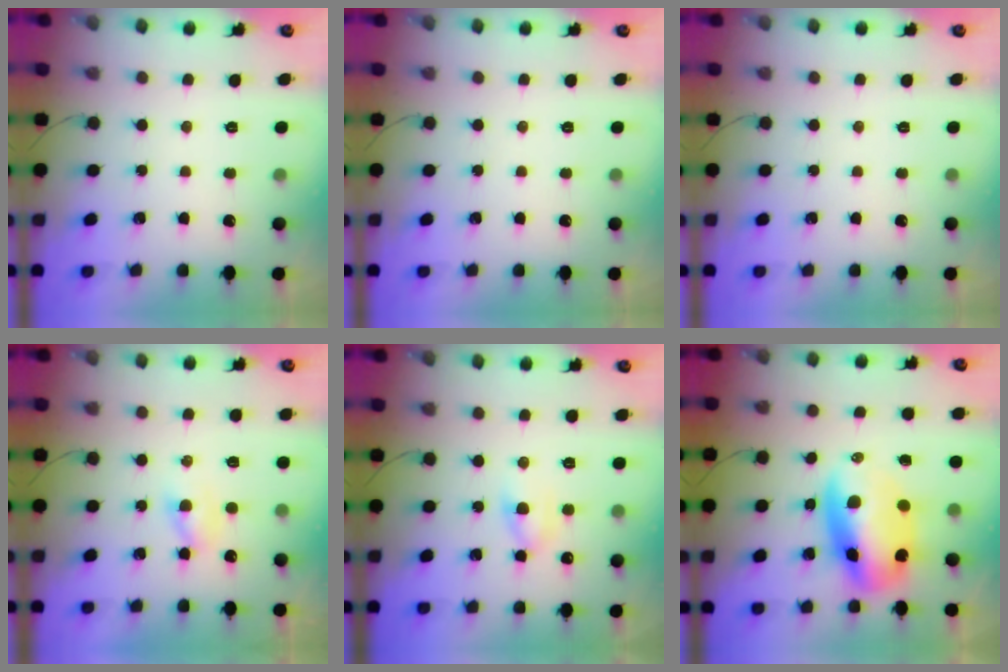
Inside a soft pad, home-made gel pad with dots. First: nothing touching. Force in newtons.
{"total": 0.0}
{"total": 0.0}
{"total": 2.0, "press": 1.8, "slide": 0.9}
{"total": 5.1, "press": 4.9, "slide": 1.5}
{"total": 11.7, "press": 11.3, "slide": 3.1}